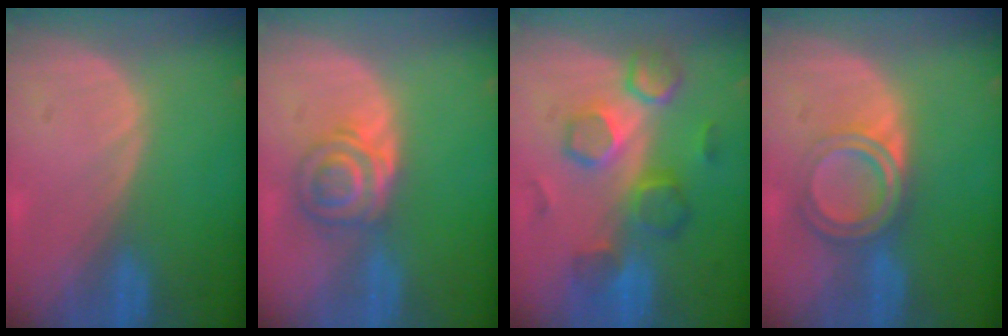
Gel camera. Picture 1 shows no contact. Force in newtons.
{"total": 5.7, "press": 5.4, "slide": 2.0}
{"total": 8.4, "press": 8.3, "slide": 1.4}
{"total": 6.2, "press": 5.3, "slide": 3.3}